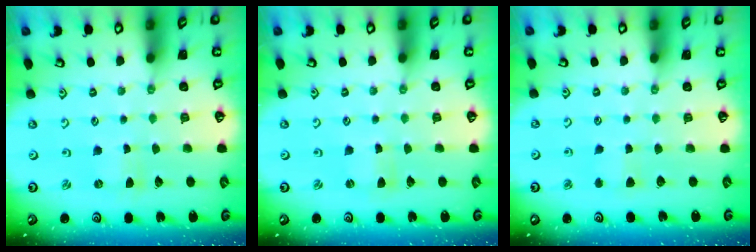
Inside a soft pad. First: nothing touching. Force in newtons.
{"total": 0.0}
{"total": 2.6, "press": 2.5, "slide": 0.6}